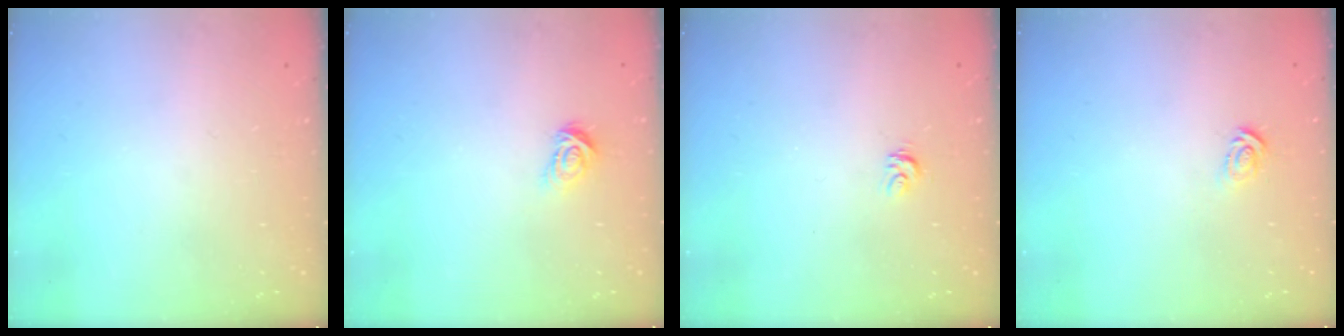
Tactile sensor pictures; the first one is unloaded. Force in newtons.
{"total": 3.6, "press": 3.6, "slide": 0.4}
{"total": 3.9, "press": 3.9, "slide": 0.2}
{"total": 2.9, "press": 2.9, "slide": 0.2}